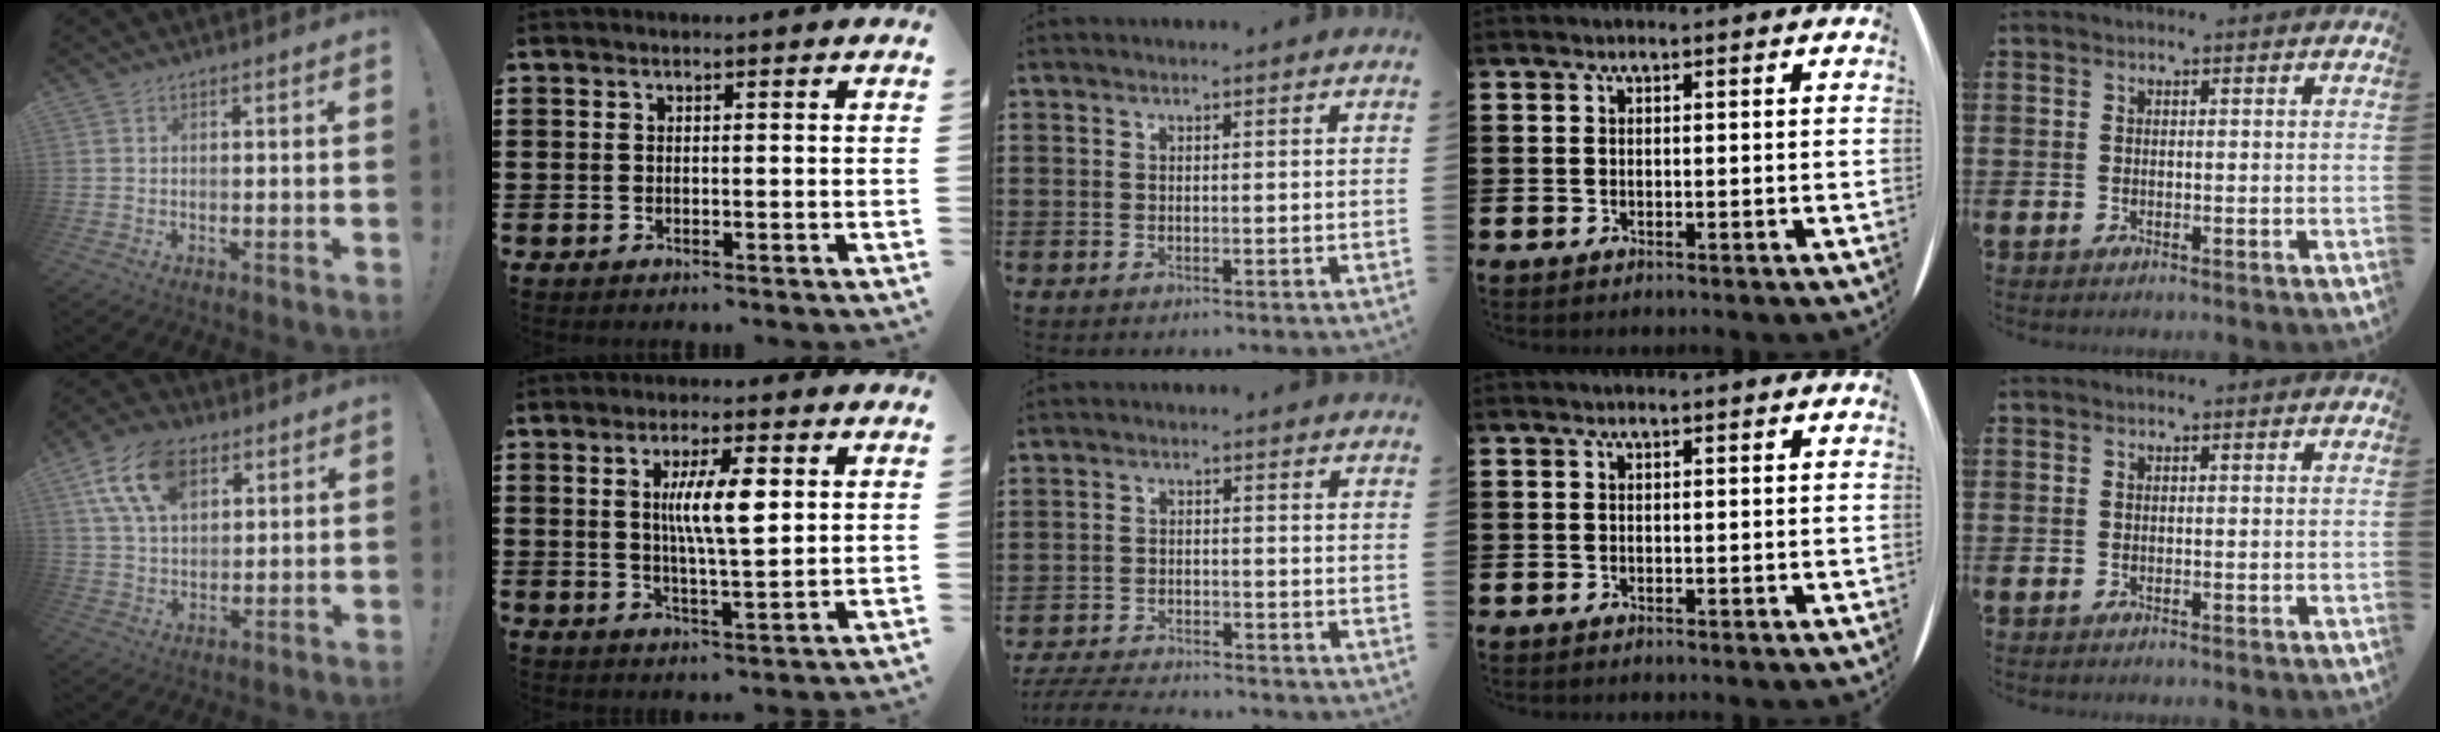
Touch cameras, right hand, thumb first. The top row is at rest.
{"thumb": {"total": 15.1, "force": [7.4, 9.2, 9.5], "torque": [-0.174, -0.016, 0.140]}, "index": {"total": 8.4, "force": [1.9, 1.8, 7.9], "torque": [-0.156, 0.005, 0.030]}, "middle": {"total": 4.4, "force": [-4.3, 0.4, 1.0], "torque": [-0.029, -0.002, -0.090]}}